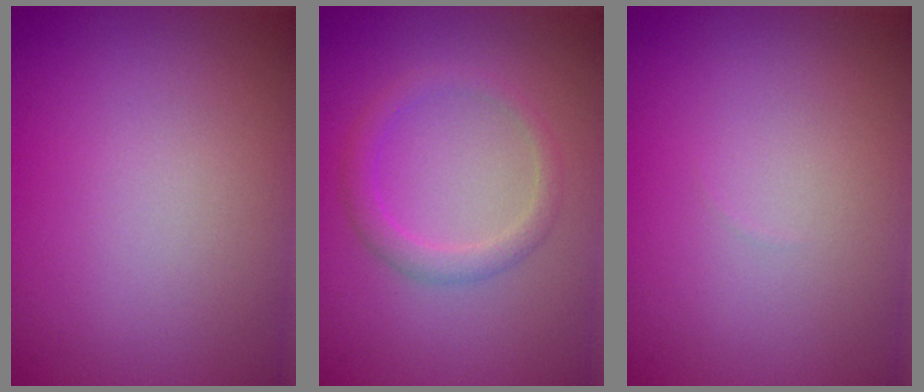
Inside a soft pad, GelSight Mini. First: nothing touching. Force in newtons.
{"total": 2.0, "press": 2.0, "slide": 0.1}
{"total": 0.0}